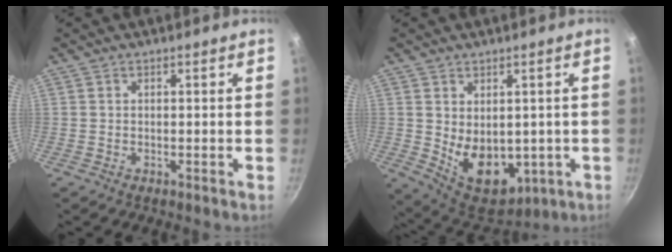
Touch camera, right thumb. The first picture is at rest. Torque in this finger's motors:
{"motor_torque": [-0.64, 1.10, 0.16, -0.03, 0.09]}